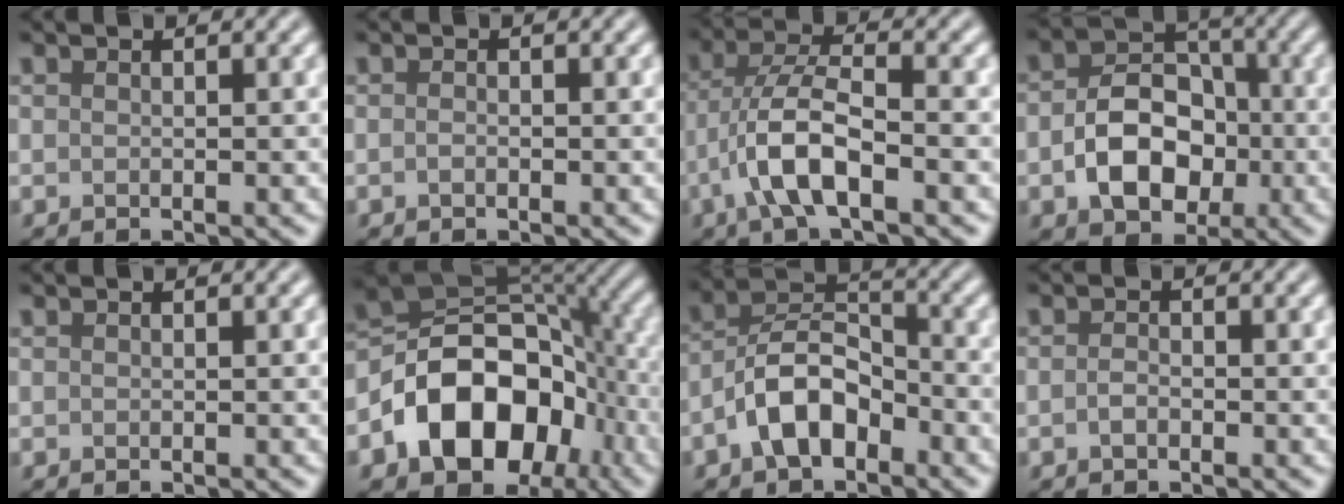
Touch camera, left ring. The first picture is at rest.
{"total": 0.6, "force": [-0.2, 0.3, 0.4], "torque": [-0.010, 0.002, -0.006]}
{"total": 6.2, "force": [-2.4, 2.1, 5.4], "torque": [-0.107, 0.010, -0.050]}
{"total": 6.8, "force": [-1.5, 4.9, 4.4], "torque": [-0.074, 0.002, -0.024]}
{"total": 0.0}
{"total": 11.7, "force": [-4.4, 8.1, 7.2], "torque": [-0.111, 0.008, -0.085]}
{"total": 5.9, "force": [-2.9, 3.3, 4.0], "torque": [-0.067, 0.016, -0.062]}
{"total": 0.9, "force": [-0.4, 0.5, 0.7], "torque": [-0.014, 0.003, -0.010]}